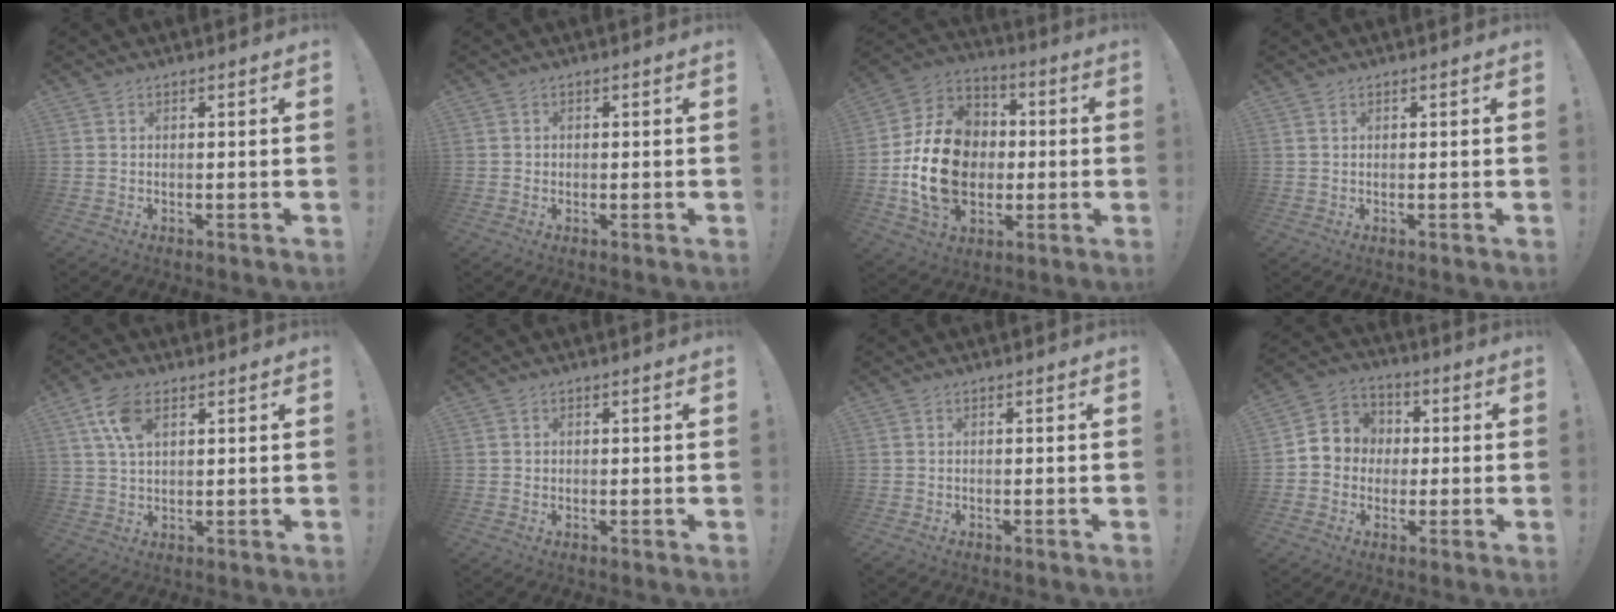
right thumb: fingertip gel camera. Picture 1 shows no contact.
{"total": 0.9, "force": [-0.1, 0.8, 0.3], "torque": [-0.004, 0.003, -0.003]}
{"total": 20.6, "force": [-2.2, 15.7, 13.1], "torque": [-0.228, 0.022, -0.022]}
{"total": 0.0}
{"total": 8.0, "force": [3.4, 4.3, 5.9], "torque": [-0.111, -0.002, 0.064]}
{"total": 0.6, "force": [0.0, 0.6, 0.2], "torque": [-0.003, 0.003, -0.001]}
{"total": 0.5, "force": [-0.4, 0.3, 0.3], "torque": [-0.007, 0.004, -0.006]}
{"total": 8.1, "force": [-0.9, 7.9, 1.8], "torque": [-0.018, 0.015, -0.008]}